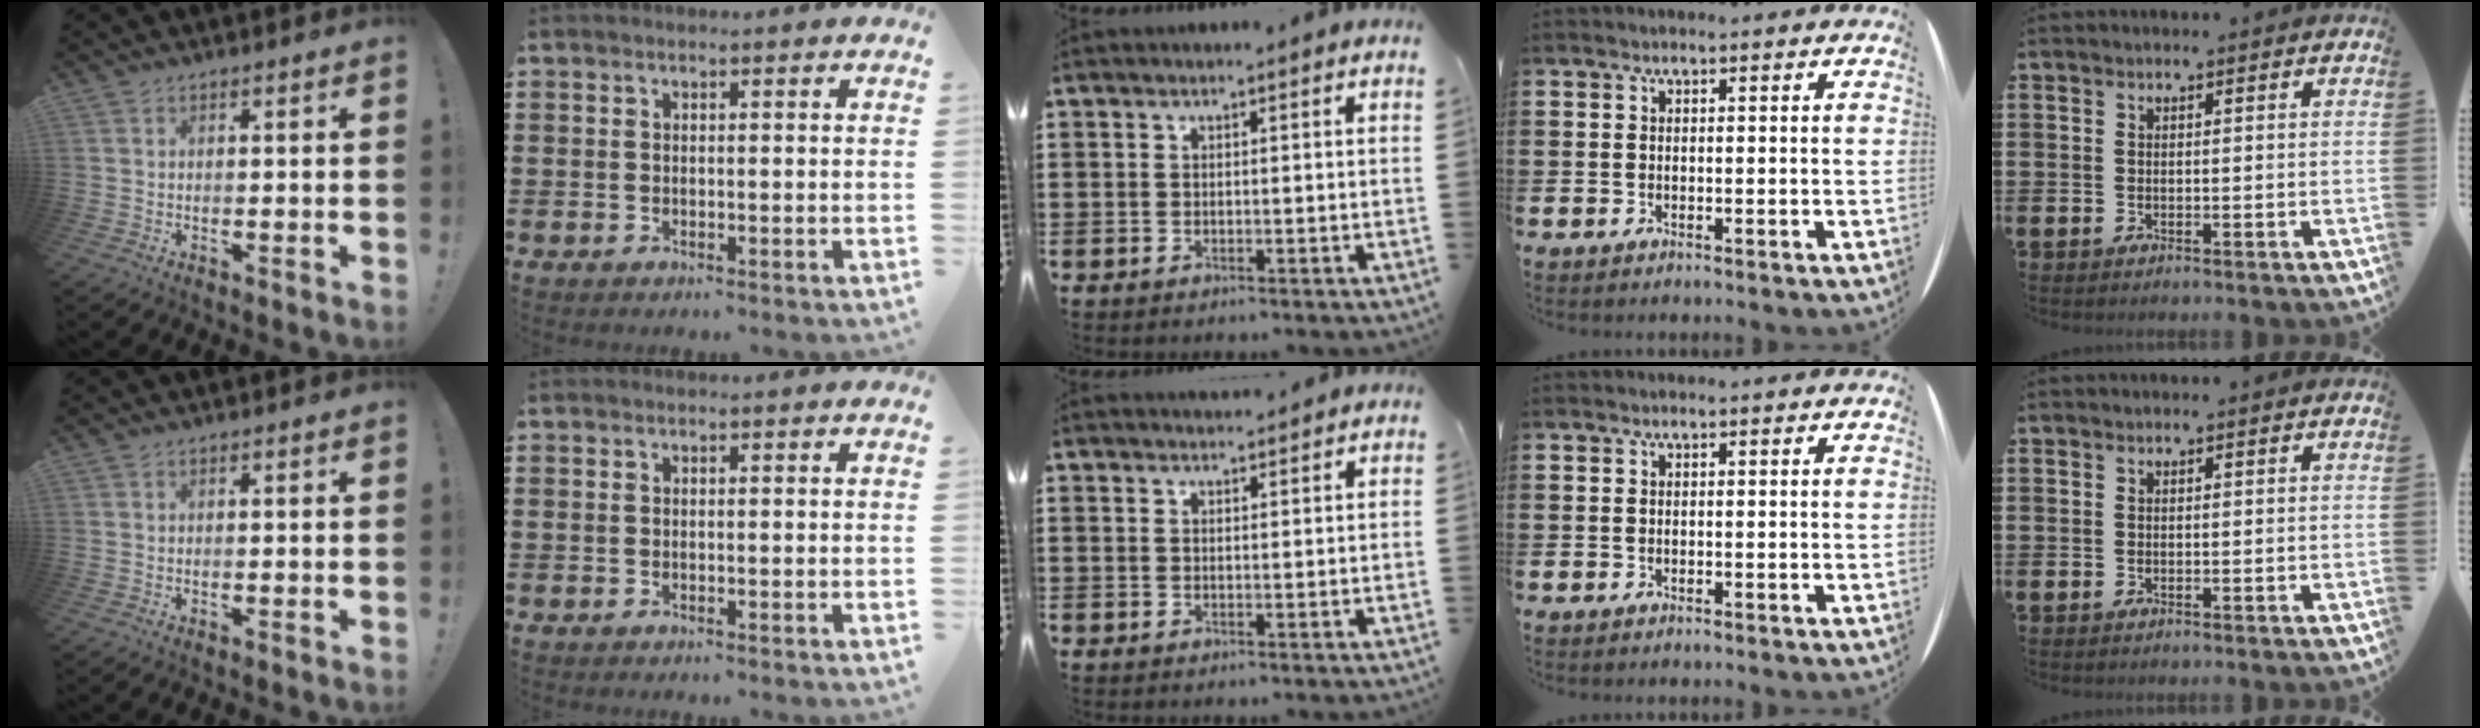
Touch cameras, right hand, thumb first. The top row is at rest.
{"middle": {"total": 1.4, "force": [1.3, 0.2, 0.0], "torque": [0.005, -0.003, 0.024]}}